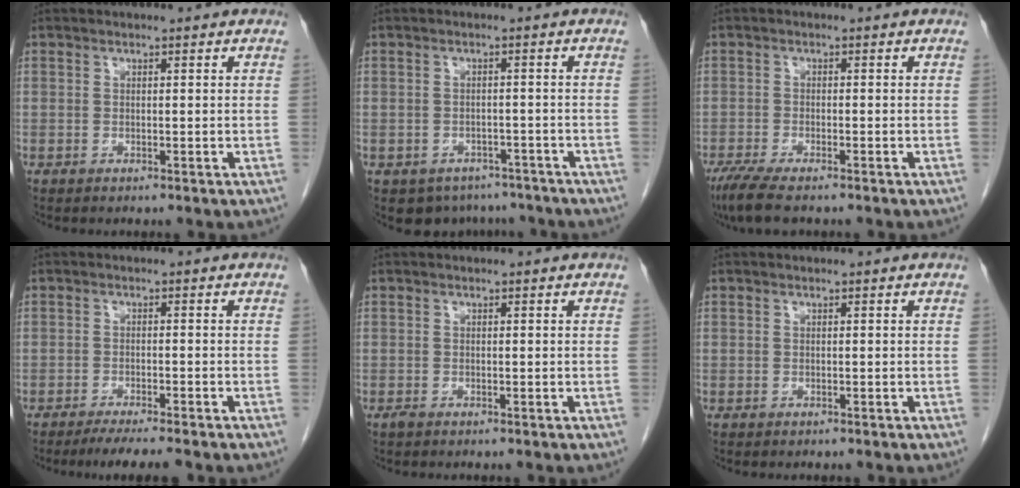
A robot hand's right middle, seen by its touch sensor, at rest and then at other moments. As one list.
[{"total": 6.3, "force": [-5.0, 3.9, 0.6], "torque": [0.001, 0.008, -0.061]}, {"total": 5.9, "force": [-4.5, 1.0, 3.7], "torque": [-0.069, -0.016, -0.075]}, {"total": 5.6, "force": [-4.7, -0.2, 3.0], "torque": [-0.043, -0.015, -0.073]}, {"total": 0.5, "force": [-0.4, 0.2, 0.3], "torque": [-0.009, -0.001, -0.007]}, {"total": 0.0}]